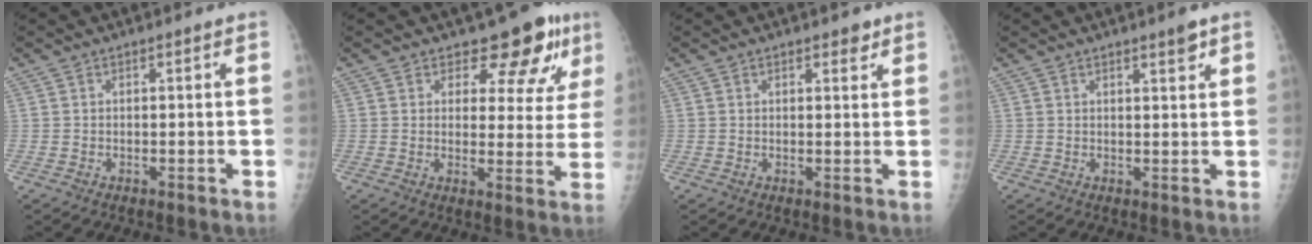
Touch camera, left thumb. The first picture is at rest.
{"total": 9.8, "force": [6.8, 5.0, 4.9], "torque": [-0.024, -0.041, 0.076]}
{"total": 2.2, "force": [1.5, 1.0, 1.3], "torque": [-0.005, -0.007, 0.017]}
{"total": 2.5, "force": [1.7, 0.4, 1.8], "torque": [-0.021, -0.010, 0.023]}